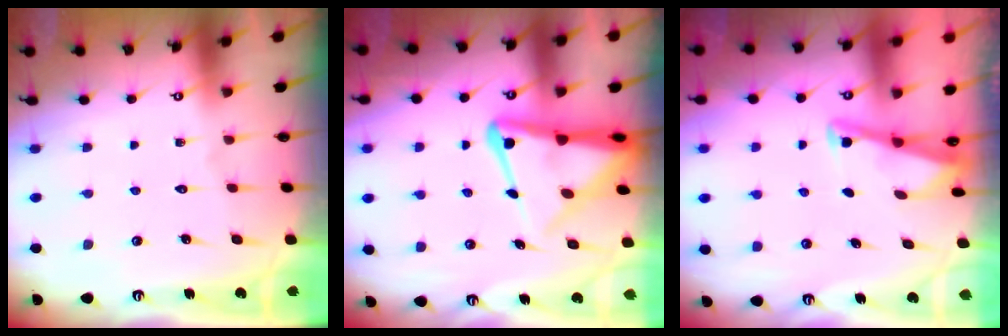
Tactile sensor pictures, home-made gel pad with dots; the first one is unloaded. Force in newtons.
{"total": 10.4, "press": 10.3, "slide": 1.0}
{"total": 2.8, "press": 2.8, "slide": 0.3}